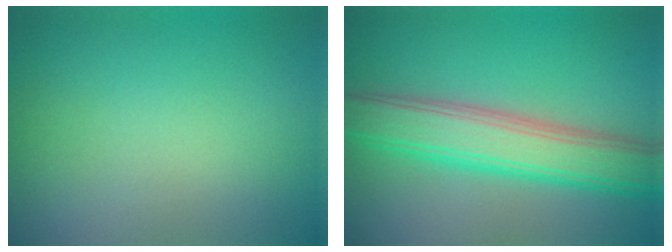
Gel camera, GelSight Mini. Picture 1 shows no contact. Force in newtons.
{"total": 6.6, "press": 6.6, "slide": 0.4}